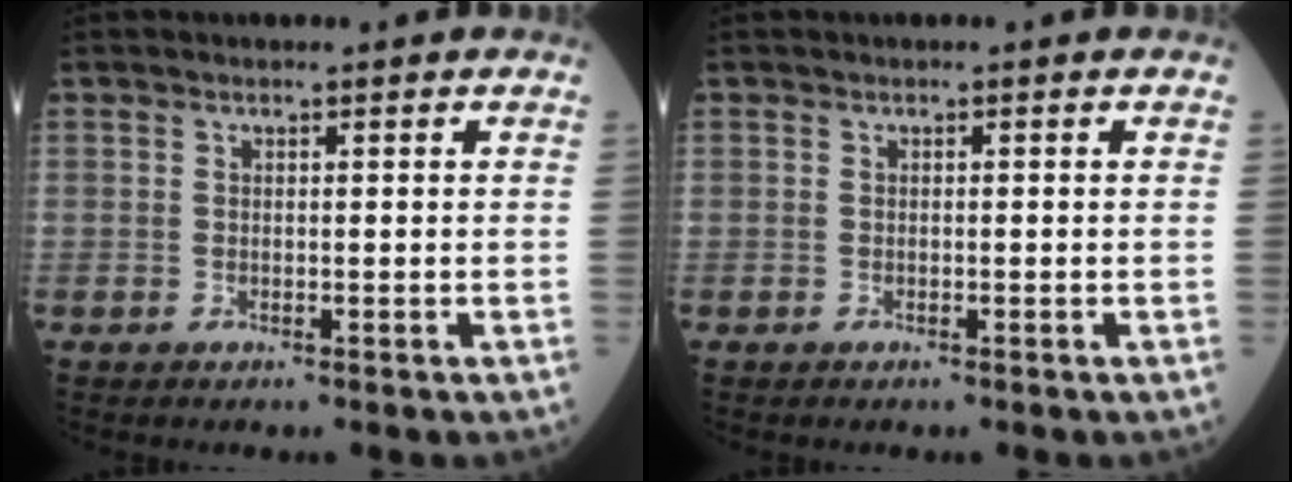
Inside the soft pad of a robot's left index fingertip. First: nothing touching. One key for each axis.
{"total": 0.0}